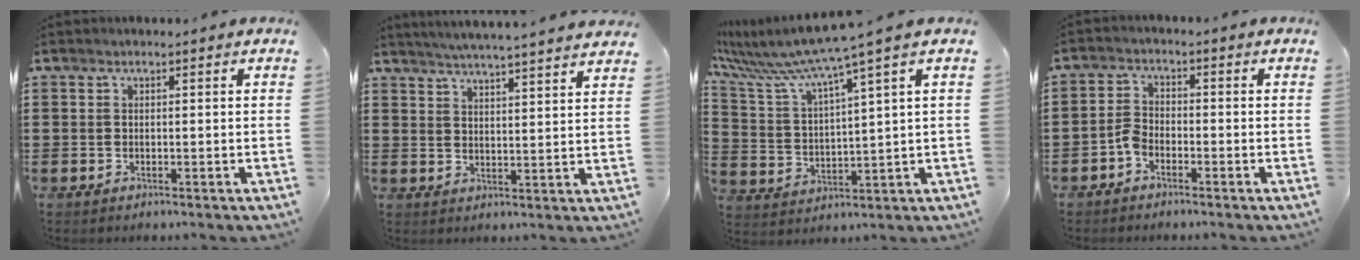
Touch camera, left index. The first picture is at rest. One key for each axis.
{"total": 4.5, "fx": 4.2, "fy": -1.1, "fz": 0.9, "tx": -0.032, "ty": -0.025, "tz": 0.072}
{"total": 7.2, "fx": 5.8, "fy": -0.8, "fz": 4.1, "tx": -0.109, "ty": -0.046, "tz": 0.093}
{"total": 2.7, "fx": -1.7, "fy": 1.3, "fz": 1.6, "tx": -0.047, "ty": 0.004, "tz": -0.039}